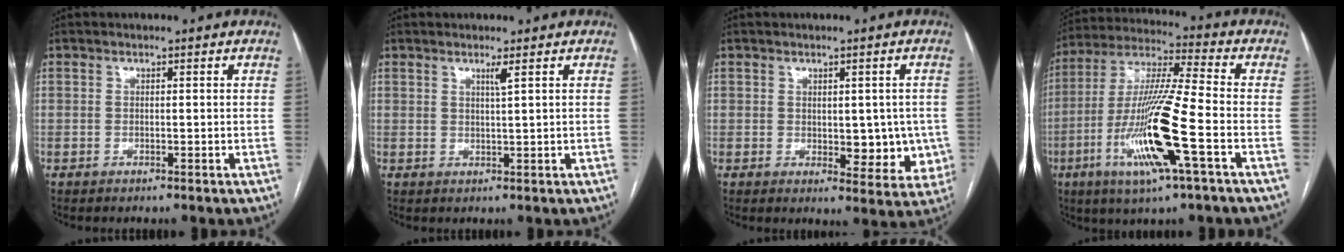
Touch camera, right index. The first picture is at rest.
{"total": 1.4, "force": [0.9, -0.4, 1.0], "torque": [-0.022, -0.007, 0.017]}
{"total": 7.0, "force": [-0.4, 4.0, 5.7], "torque": [-0.044, 0.003, 0.002]}
{"total": 16.8, "force": [-5.7, 0.2, 15.8], "torque": [-0.320, -0.015, -0.110]}